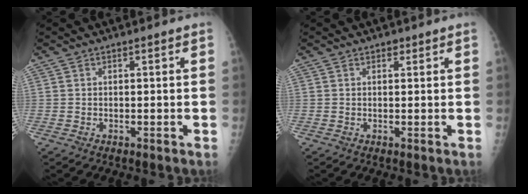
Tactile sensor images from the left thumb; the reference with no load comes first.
{"total": 0.9, "force": [0.6, 0.5, 0.4], "torque": [0.001, -0.004, 0.007]}